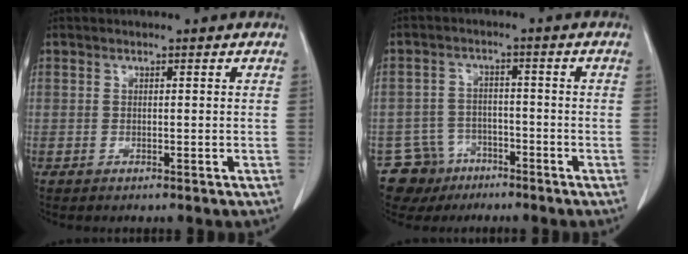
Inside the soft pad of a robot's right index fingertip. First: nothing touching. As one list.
[{"total": 6.9, "force": [-4.3, 5.3, -0.1], "torque": [0.004, 0.012, -0.071]}]